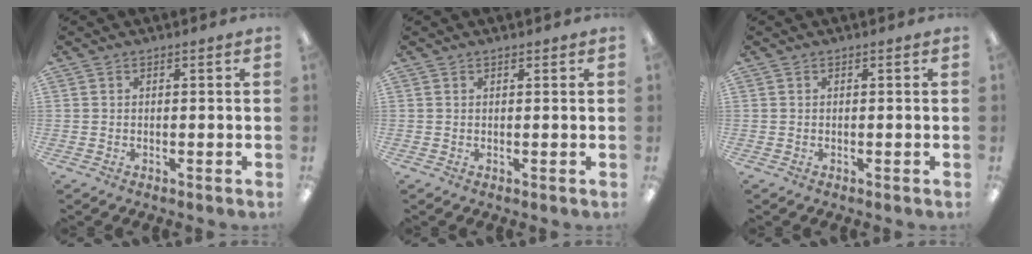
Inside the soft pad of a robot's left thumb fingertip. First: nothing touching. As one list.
[{"total": 0.8, "force": [0.6, 0.5, 0.0], "torque": [-0.001, 0.001, 0.012]}, {"total": 0.0}]